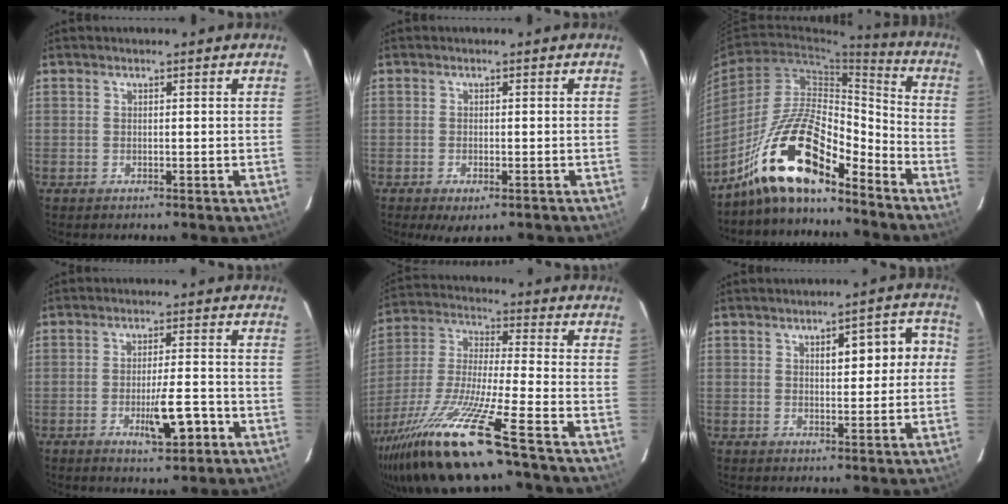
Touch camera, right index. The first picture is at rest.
{"total": 3.7, "force": [-2.5, 1.2, 2.5], "torque": [-0.034, -0.006, -0.032]}
{"total": 14.8, "force": [-11.0, 3.8, 9.1], "torque": [-0.169, 0.024, -0.199]}
{"total": 6.2, "force": [-2.6, 0.9, 5.5], "torque": [-0.092, -0.005, -0.037]}
{"total": 20.3, "force": [-13.6, 0.0, 15.0], "torque": [-0.321, -0.051, -0.257]}
{"total": 7.1, "force": [1.4, 2.6, 6.4], "torque": [-0.075, 0.031, 0.018]}